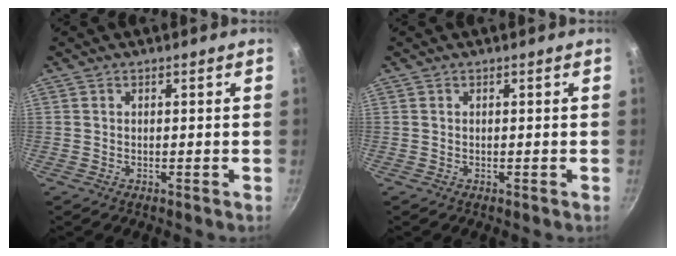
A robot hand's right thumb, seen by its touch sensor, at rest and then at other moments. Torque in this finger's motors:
{"motor_torque": [0.48, 0.49, 0.00, 0.00, 0.00]}